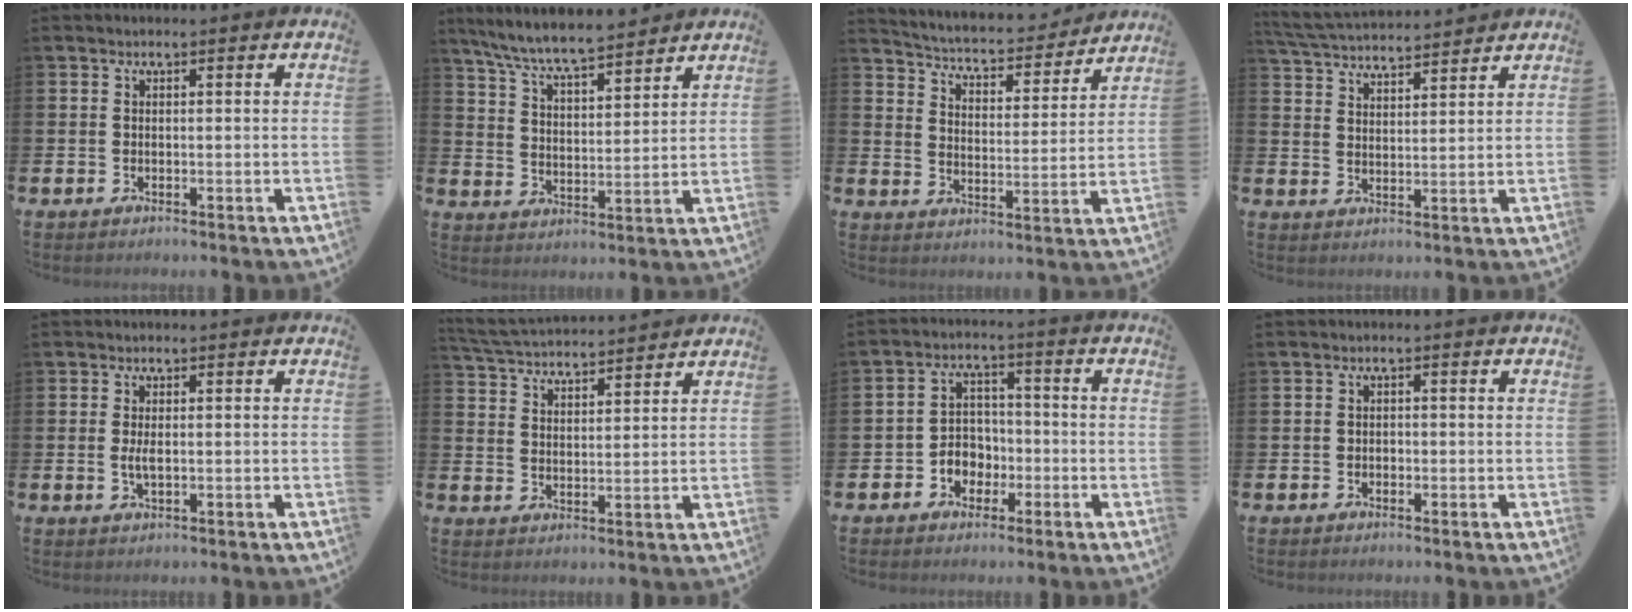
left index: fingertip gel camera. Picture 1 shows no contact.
{"total": 7.4, "force": [7.1, 0.4, 2.2], "torque": [-0.074, -0.041, 0.126]}
{"total": 4.9, "force": [4.7, 1.0, 0.8], "torque": [-0.047, -0.040, 0.076]}
{"total": 5.1, "force": [5.0, 0.4, 0.4], "torque": [-0.030, -0.030, 0.090]}
{"total": 1.9, "force": [0.1, 0.7, 1.7], "torque": [-0.025, -0.002, -0.002]}
{"total": 5.0, "force": [5.0, 0.4, 0.2], "torque": [-0.025, -0.030, 0.089]}
{"total": 3.9, "force": [-1.4, 3.5, 1.2], "torque": [-0.032, 0.004, -0.034]}
{"total": 0.9, "force": [-0.5, 0.8, 0.1], "torque": [-0.003, 0.003, -0.011]}